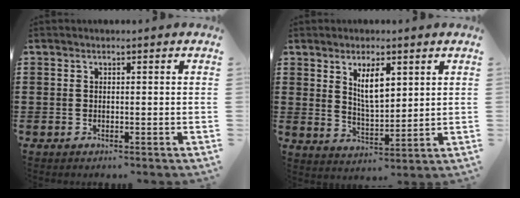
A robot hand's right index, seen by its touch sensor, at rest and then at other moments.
{"total": 5.8, "force": [2.6, 2.0, 4.8], "torque": [-0.086, -0.003, 0.043]}